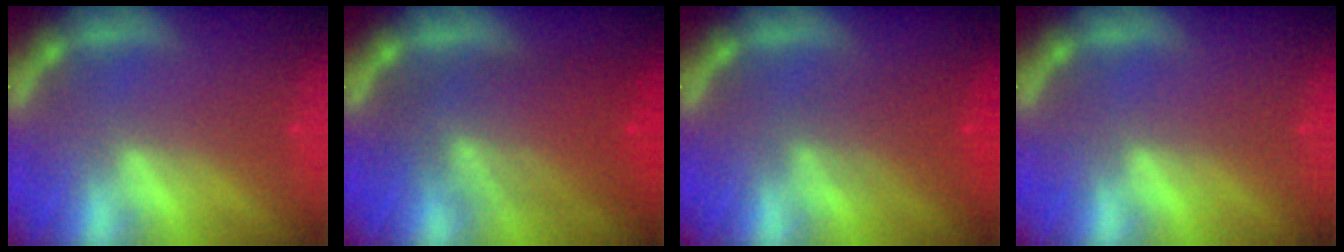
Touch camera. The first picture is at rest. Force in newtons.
{"total": 8.5}
{"total": 3.6}
{"total": 0.0}